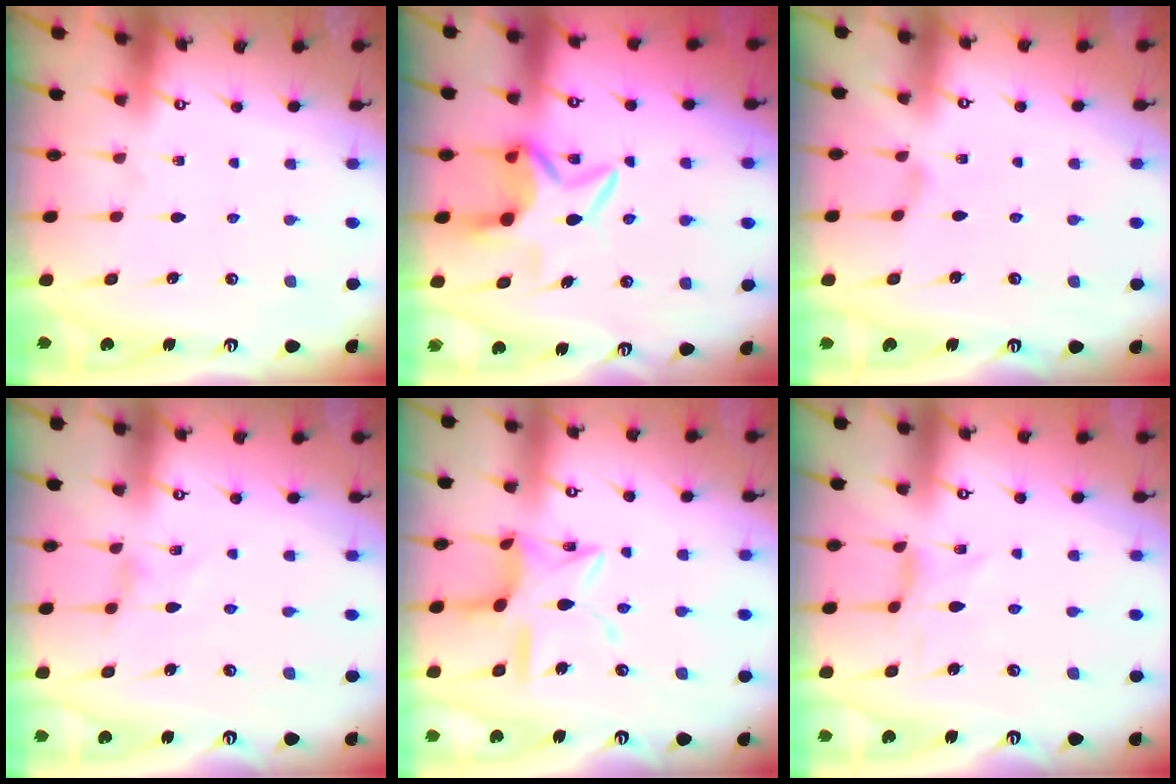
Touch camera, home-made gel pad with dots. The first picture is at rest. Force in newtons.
{"total": 7.3, "press": 7.3, "slide": 1.0}
{"total": 0.6, "press": 0.5, "slide": 0.2}
{"total": 0.8, "press": 0.8, "slide": 0.3}
{"total": 11.6, "press": 11.6, "slide": 0.7}
{"total": 0.0}